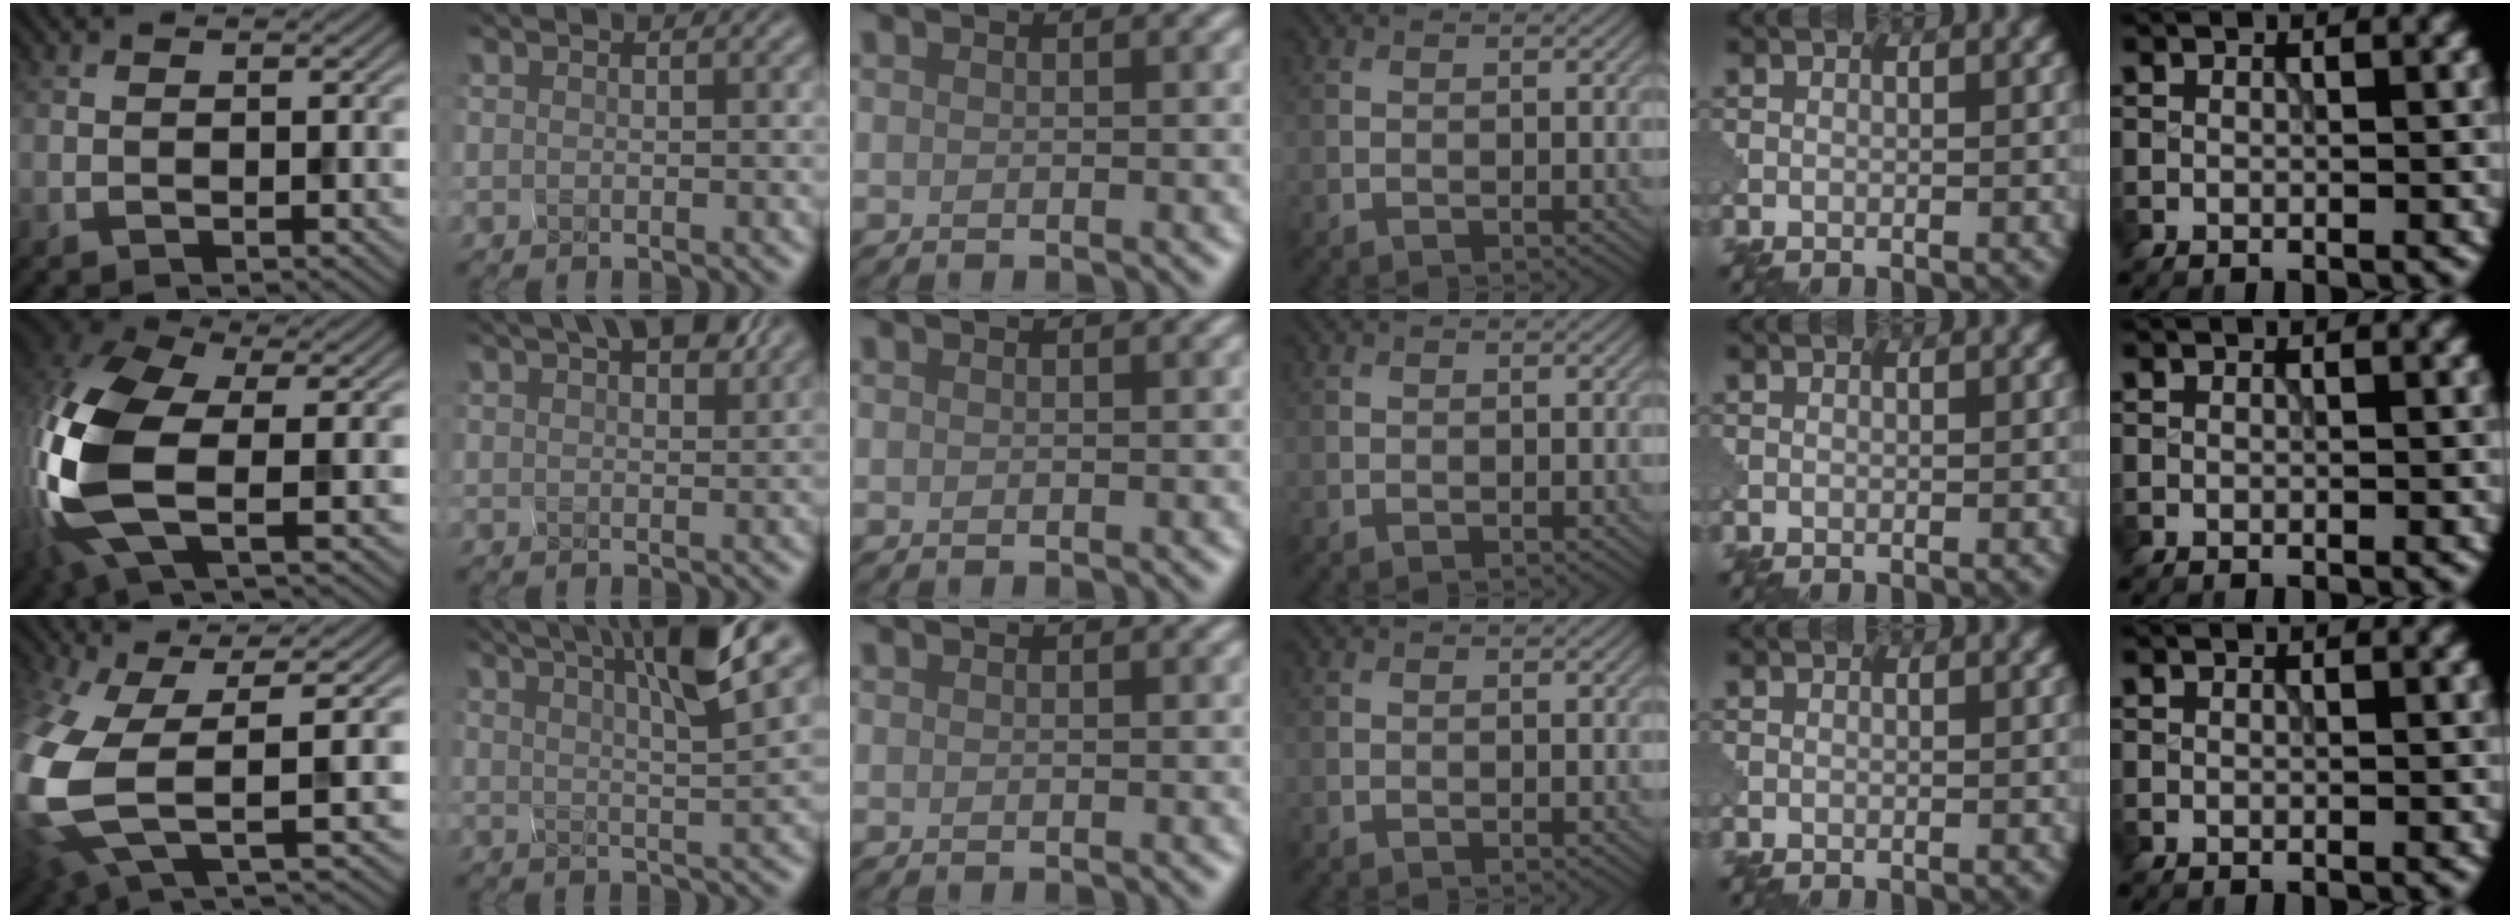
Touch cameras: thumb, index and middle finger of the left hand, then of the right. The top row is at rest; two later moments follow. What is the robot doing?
{"motion": "squeeze", "object": "clothespin"}